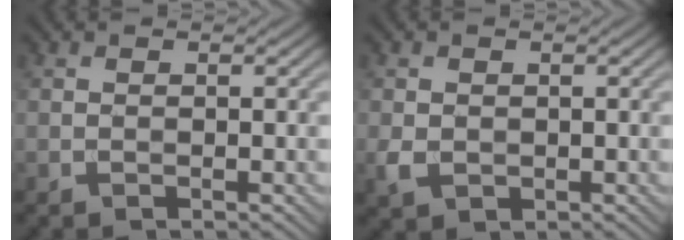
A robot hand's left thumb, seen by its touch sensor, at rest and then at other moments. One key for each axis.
{"total": 2.3, "fx": -0.2, "fy": 1.9, "fz": 1.2, "tx": -0.032, "ty": -0.006, "tz": -0.004}